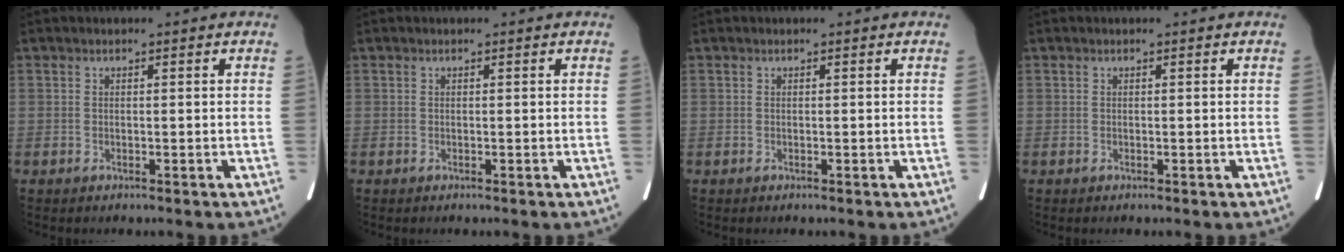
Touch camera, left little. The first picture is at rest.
{"total": 0.0}
{"total": 0.0}
{"total": 0.0}